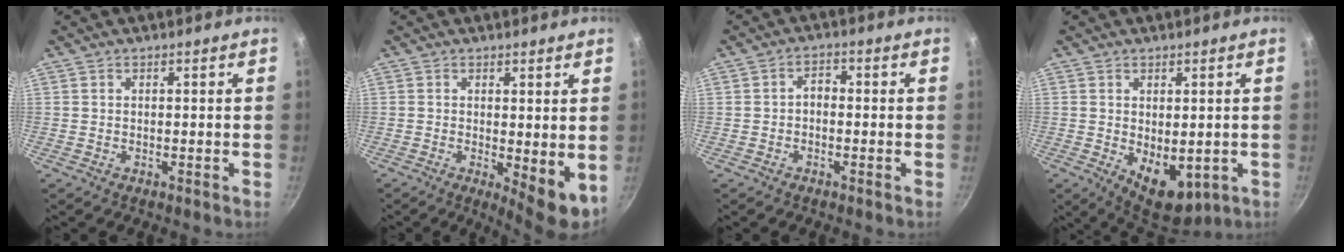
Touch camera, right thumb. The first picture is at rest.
{"total": 6.3, "force": [0.0, 2.3, 5.9], "torque": [-0.078, -0.014, 0.004]}
{"total": 2.4, "force": [-0.7, 1.6, 1.7], "torque": [-0.021, 0.017, -0.015]}
{"total": 8.6, "force": [-1.1, 5.1, 6.8], "torque": [-0.076, -0.016, 0.001]}